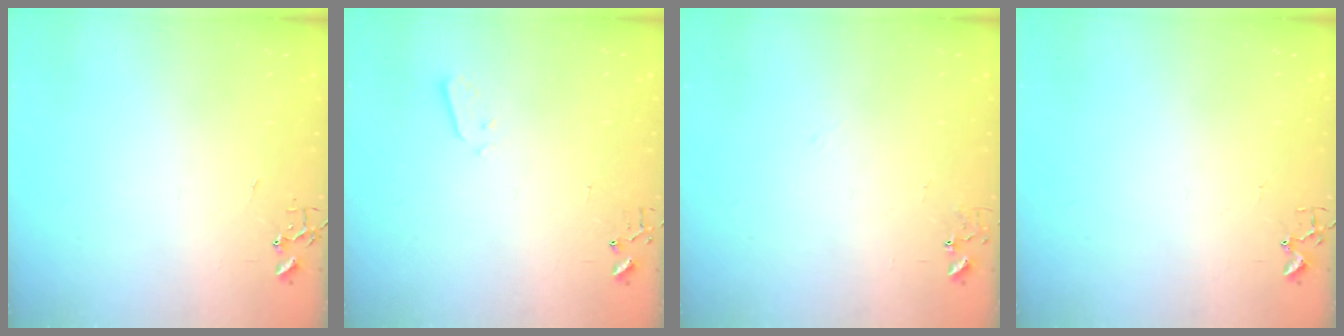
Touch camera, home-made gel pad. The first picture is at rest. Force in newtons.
{"total": 3.1, "press": 3.1, "slide": 0.7}
{"total": 6.8, "press": 6.8, "slide": 0.6}
{"total": 3.0, "press": 2.9, "slide": 0.4}